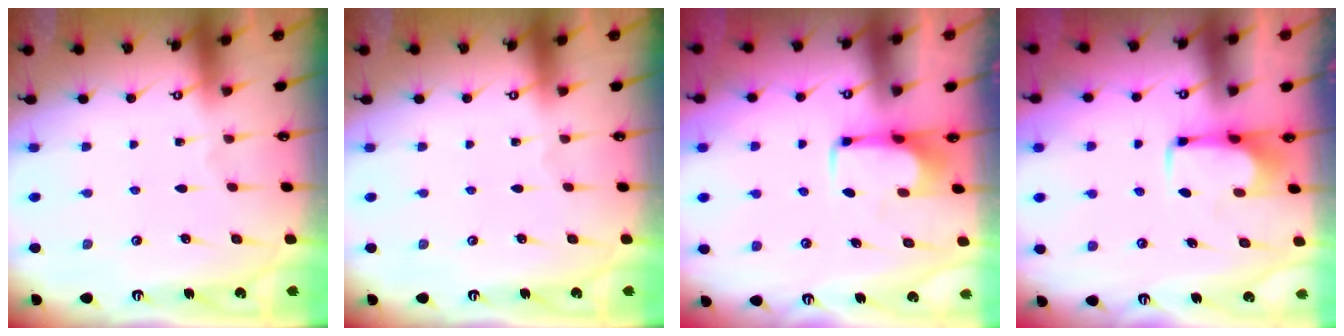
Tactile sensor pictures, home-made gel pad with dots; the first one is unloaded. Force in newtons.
{"total": 0.0}
{"total": 2.1, "press": 2.1, "slide": 0.4}
{"total": 2.2, "press": 2.1, "slide": 0.4}